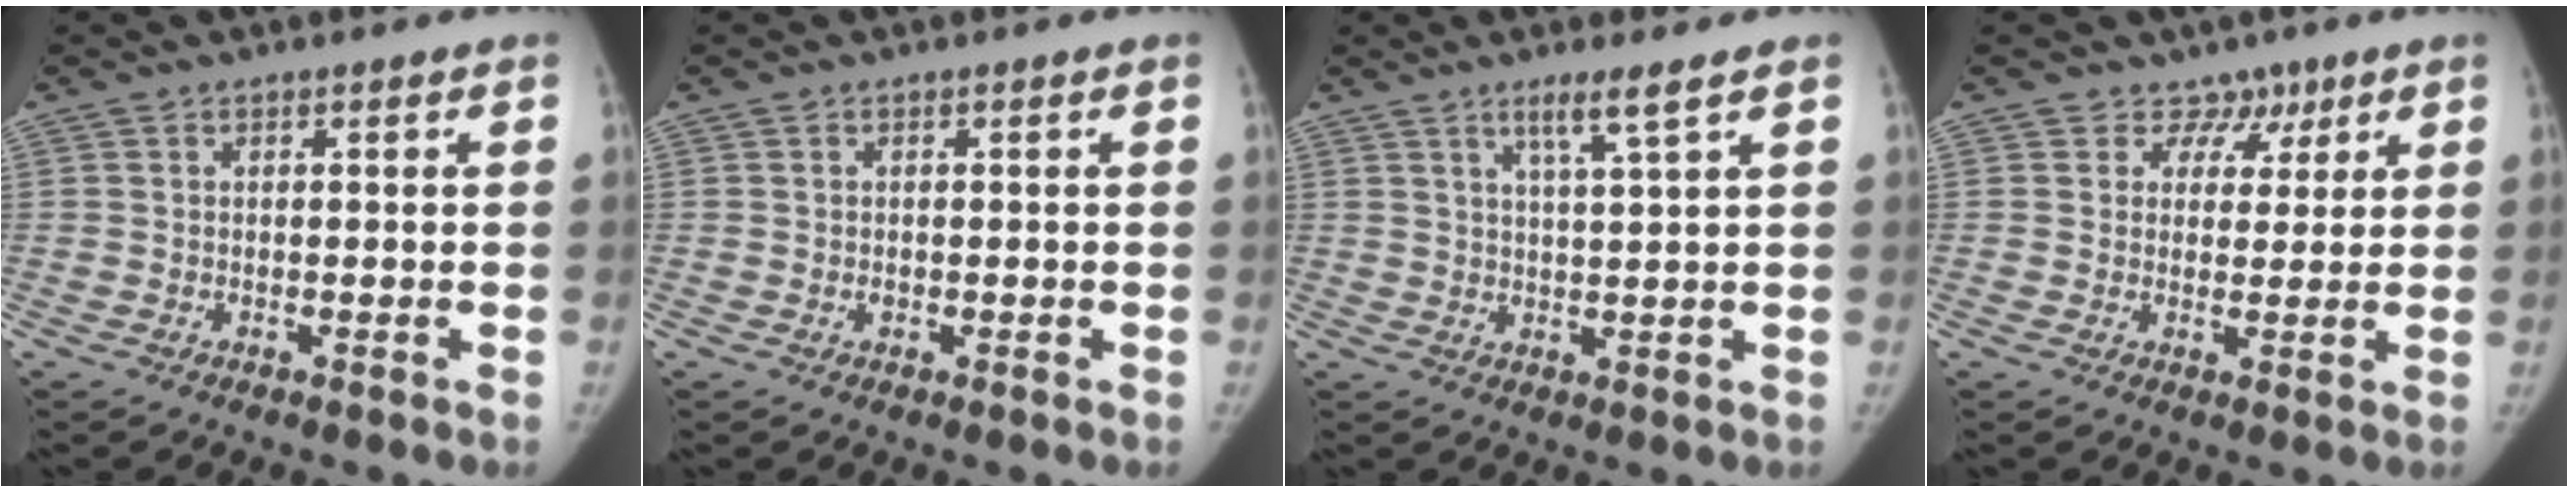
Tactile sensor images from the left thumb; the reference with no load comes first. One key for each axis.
{"total": 0.7, "fx": -0.3, "fy": 0.6, "fz": 0.4, "tx": -0.003, "ty": 0.001, "tz": -0.003}
{"total": 4.4, "fx": 2.8, "fy": -0.3, "fz": 3.3, "tx": -0.063, "ty": -0.022, "tz": 0.055}
{"total": 4.5, "fx": 2.8, "fy": 3.5, "fz": -0.2, "tx": 0.040, "ty": -0.013, "tz": 0.037}